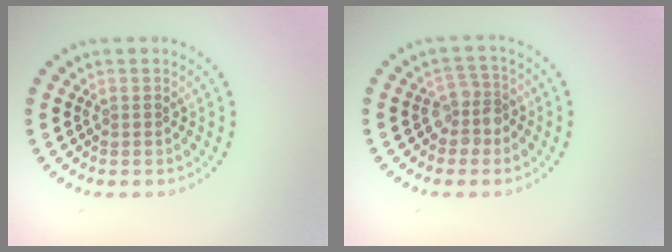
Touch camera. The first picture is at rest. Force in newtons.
{"total": 2.5, "press": 2.0, "slide": 1.5}